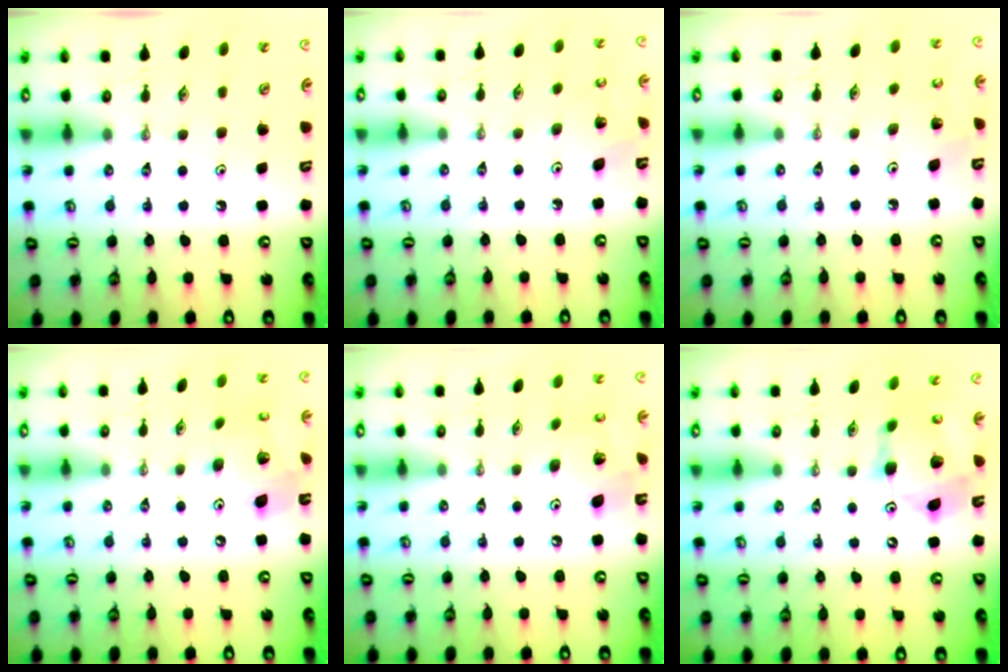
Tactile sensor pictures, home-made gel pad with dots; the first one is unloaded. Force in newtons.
{"total": 3.3, "press": 3.2, "slide": 0.3}
{"total": 3.5, "press": 3.3, "slide": 1.2}
{"total": 13.9, "press": 13.8, "slide": 1.3}
{"total": 11.5, "press": 11.5, "slide": 0.6}
{"total": 13.6, "press": 13.5, "slide": 1.5}